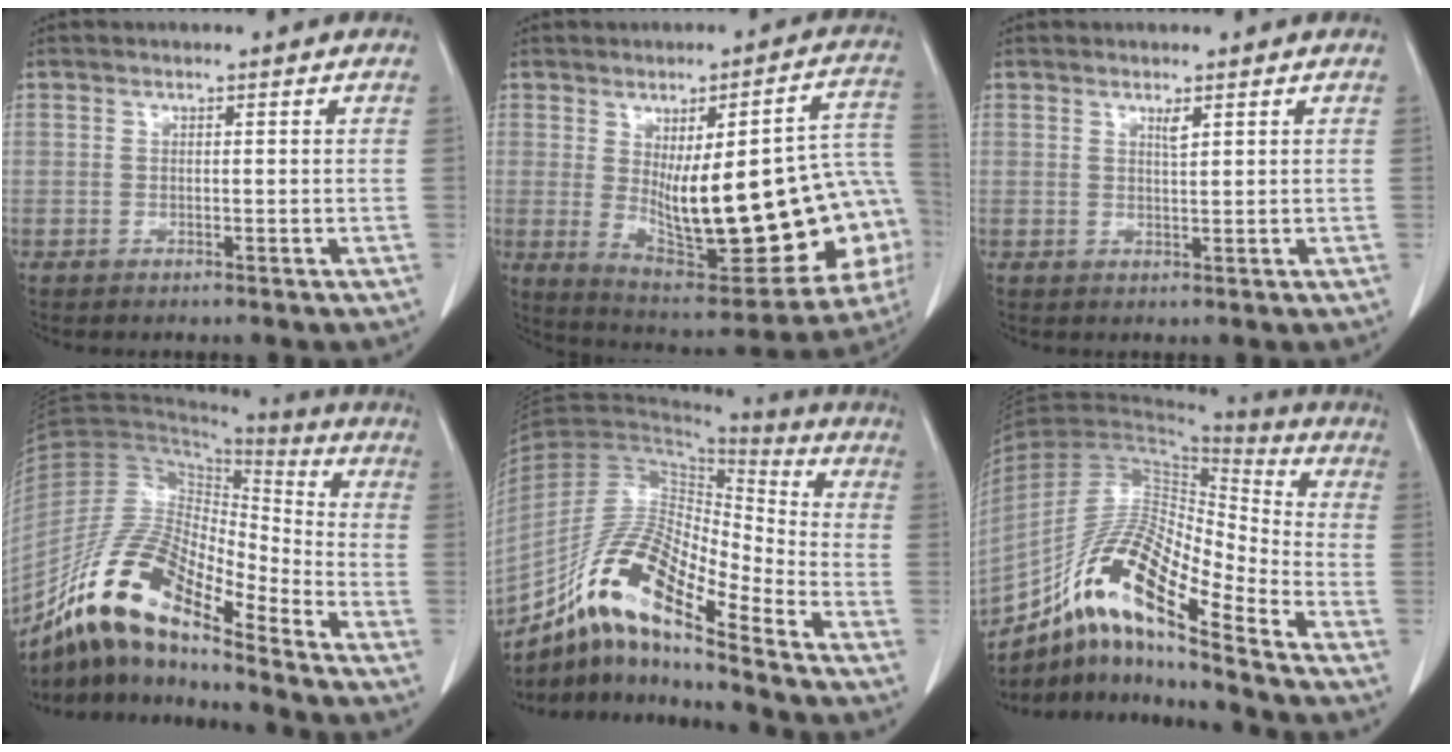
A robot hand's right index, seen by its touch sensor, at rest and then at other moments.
{"total": 27.1, "force": [-2.1, 7.3, 26.1], "torque": [-0.287, 0.010, -0.001]}
{"total": 1.3, "force": [0.8, 0.1, 1.0], "torque": [-0.020, -0.006, 0.014]}
{"total": 16.7, "force": [-12.0, 4.2, 10.8], "torque": [-0.210, 0.016, -0.218]}
{"total": 16.5, "force": [-11.0, 3.0, 11.9], "torque": [-0.229, 0.013, -0.194]}
{"total": 18.5, "force": [-12.0, 2.7, 13.8], "torque": [-0.269, 0.005, -0.212]}